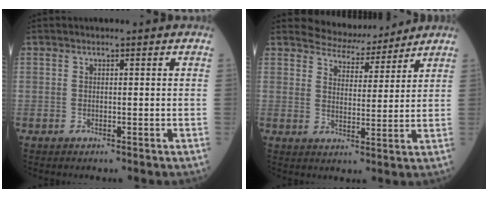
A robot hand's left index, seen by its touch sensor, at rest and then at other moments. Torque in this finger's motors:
{"motor_torque": [0.30, -0.39, -0.06, -0.02]}